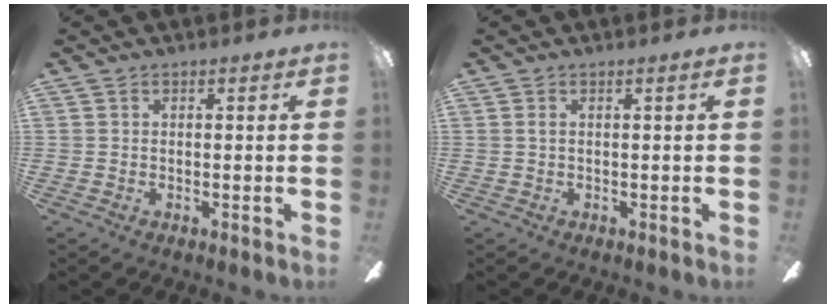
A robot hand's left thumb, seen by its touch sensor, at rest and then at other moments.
{"total": 1.2, "force": [0.1, 0.1, 1.2], "torque": [-0.020, 0.000, 0.001]}